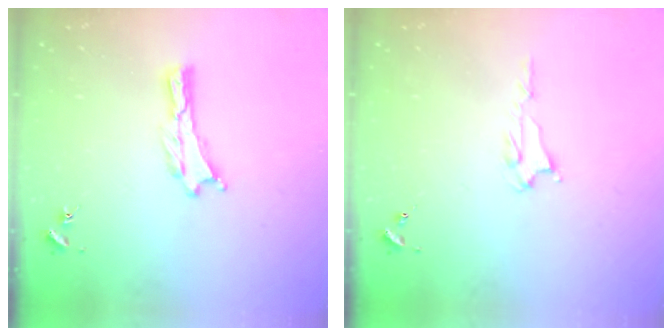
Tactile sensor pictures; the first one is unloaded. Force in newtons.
{"total": 2.2, "press": 2.2, "slide": 0.4}